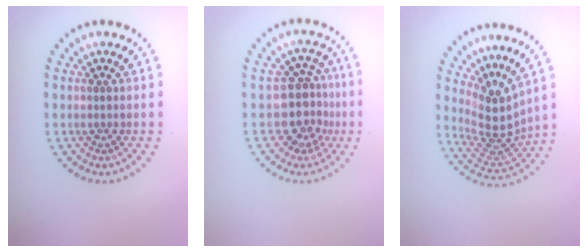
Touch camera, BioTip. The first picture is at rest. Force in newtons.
{"total": 3.8, "press": 3.0, "slide": 2.2}
{"total": 4.1, "press": 2.8, "slide": 3.0}